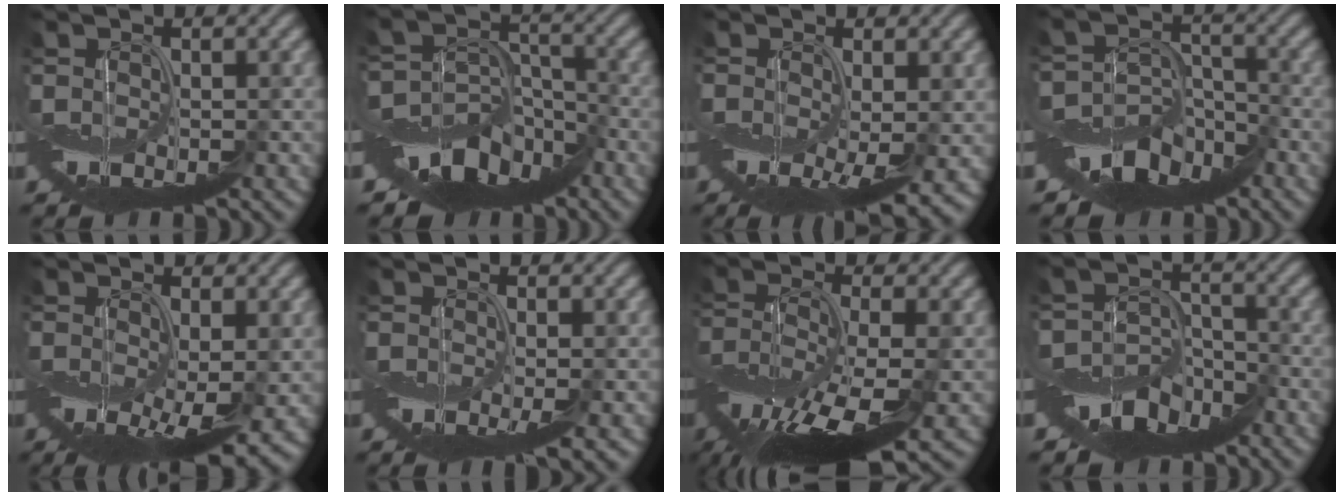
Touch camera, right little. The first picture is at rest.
{"total": 8.5, "force": [-6.0, 4.8, 3.5], "torque": [-0.044, 0.002, -0.116]}
{"total": 6.7, "force": [-1.8, 2.6, 5.9], "torque": [-0.093, -0.022, -0.017]}
{"total": 7.1, "force": [-5.1, 4.0, 3.0], "torque": [-0.039, -0.003, -0.101]}
{"total": 8.5, "force": [-2.0, 3.6, 7.4], "torque": [-0.124, -0.032, -0.015]}
{"total": 2.2, "force": [-1.0, 0.5, 1.8], "torque": [-0.031, -0.010, -0.018]}
{"total": 10.2, "force": [-4.9, 3.1, 8.4], "torque": [-0.165, -0.017, -0.093]}
{"total": 5.8, "force": [-4.2, 3.1, 2.5], "torque": [-0.032, 0.000, -0.088]}